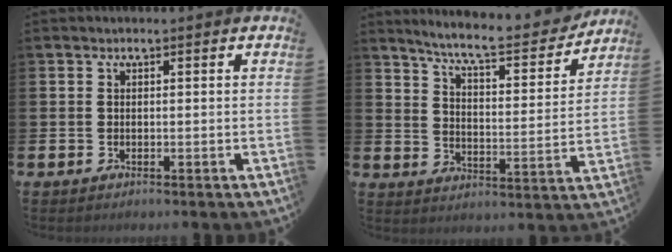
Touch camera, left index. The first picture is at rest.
{"total": 7.3, "force": [6.8, 0.2, 2.7], "torque": [-0.074, -0.048, 0.113]}